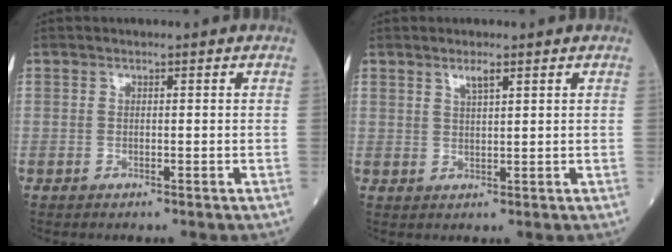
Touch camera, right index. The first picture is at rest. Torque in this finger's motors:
{"motor_torque": [0.05, 0.08, 0.01, 0.02]}